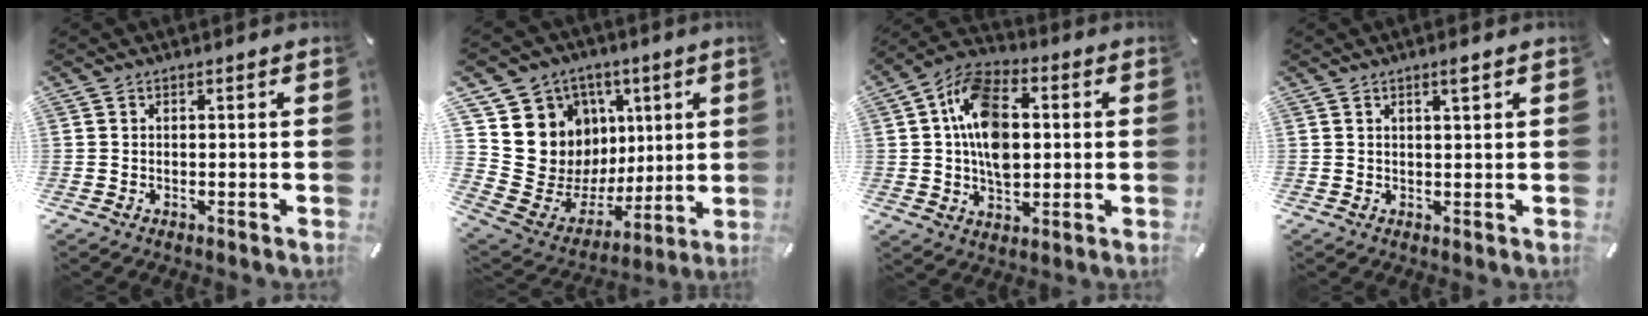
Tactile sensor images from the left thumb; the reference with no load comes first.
{"total": 14.1, "force": [3.8, 13.4, 2.4], "torque": [-0.024, -0.056, 0.104]}
{"total": 14.2, "force": [1.1, 10.2, 9.9], "torque": [-0.187, 0.018, 0.021]}
{"total": 2.3, "force": [1.4, 0.2, 1.8], "torque": [-0.037, 0.002, 0.023]}